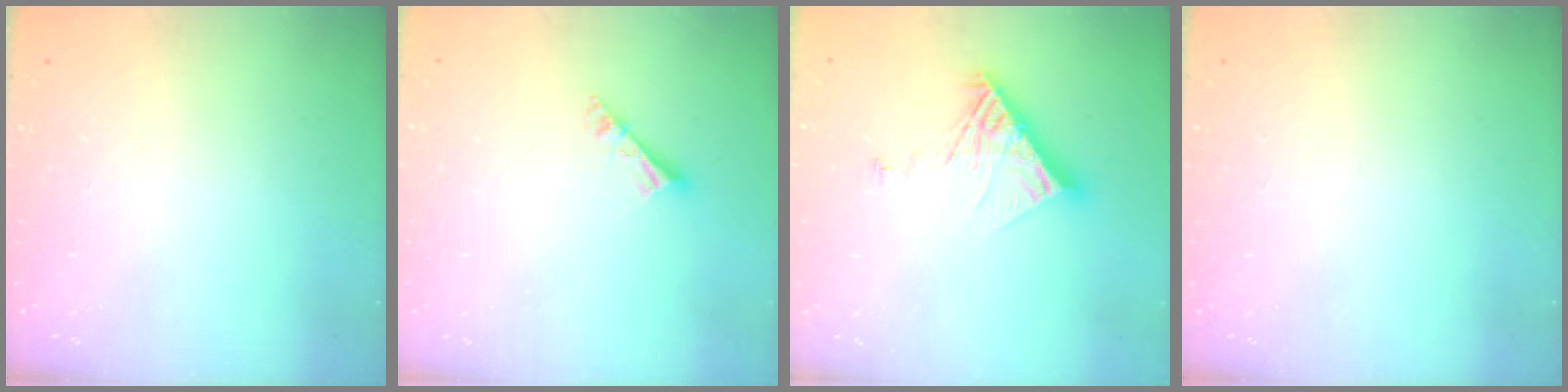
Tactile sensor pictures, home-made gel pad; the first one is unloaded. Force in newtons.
{"total": 4.1, "press": 4.1, "slide": 0.2}
{"total": 10.3, "press": 10.2, "slide": 0.9}
{"total": 0.0}